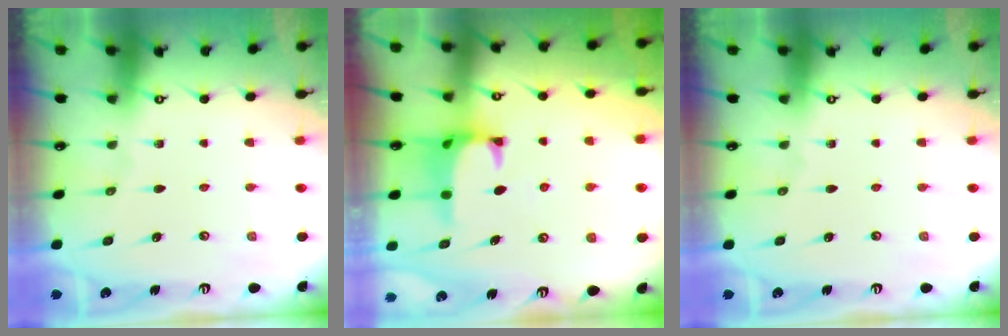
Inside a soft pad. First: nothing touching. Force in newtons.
{"total": 0.9, "press": 0.3, "slide": 0.8}
{"total": 0.0}